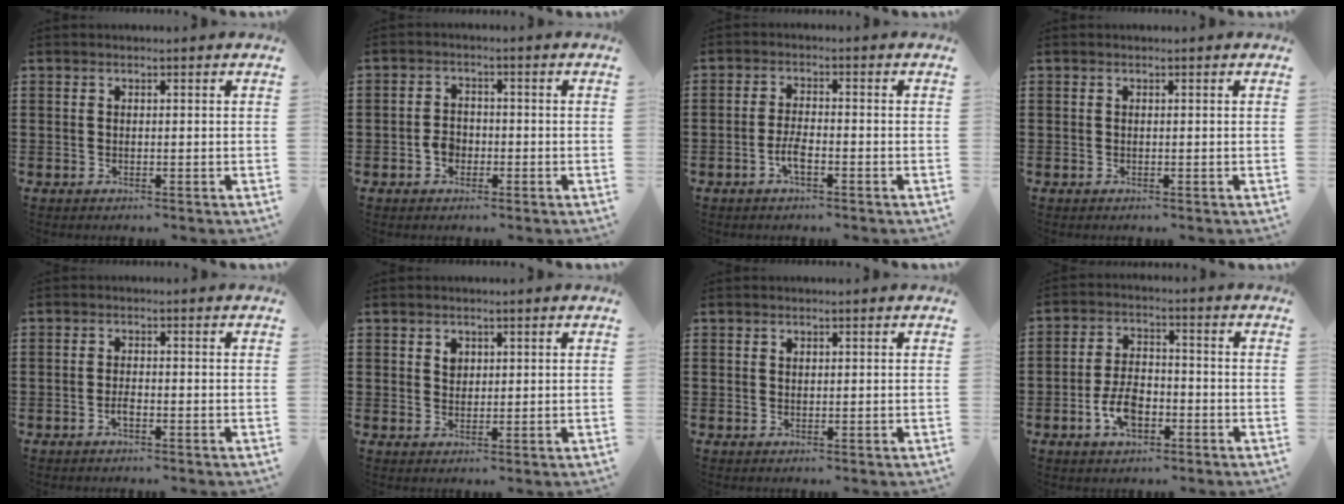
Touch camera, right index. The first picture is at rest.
{"total": 2.8, "force": [-1.1, 2.1, 1.4], "torque": [-0.032, 0.004, -0.023]}
{"total": 3.3, "force": [-1.4, 0.9, 2.8], "torque": [-0.068, -0.004, -0.032]}
{"total": 0.0}
{"total": 1.6, "force": [-0.8, 0.5, 1.3], "torque": [-0.025, 0.000, -0.015]}
{"total": 1.7, "force": [1.0, 1.3, 0.6], "torque": [-0.015, 0.005, 0.018]}
{"total": 0.6, "force": [0.4, 0.4, 0.1], "torque": [-0.004, 0.002, 0.008]}
{"total": 6.5, "force": [-2.6, 3.5, 4.7], "torque": [-0.105, 0.006, -0.053]}